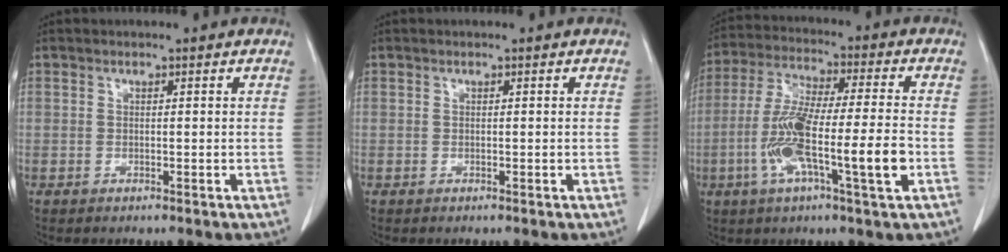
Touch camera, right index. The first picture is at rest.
{"total": 0.0}
{"total": 14.3, "force": [-3.9, 0.9, 13.8], "torque": [-0.258, -0.004, -0.074]}